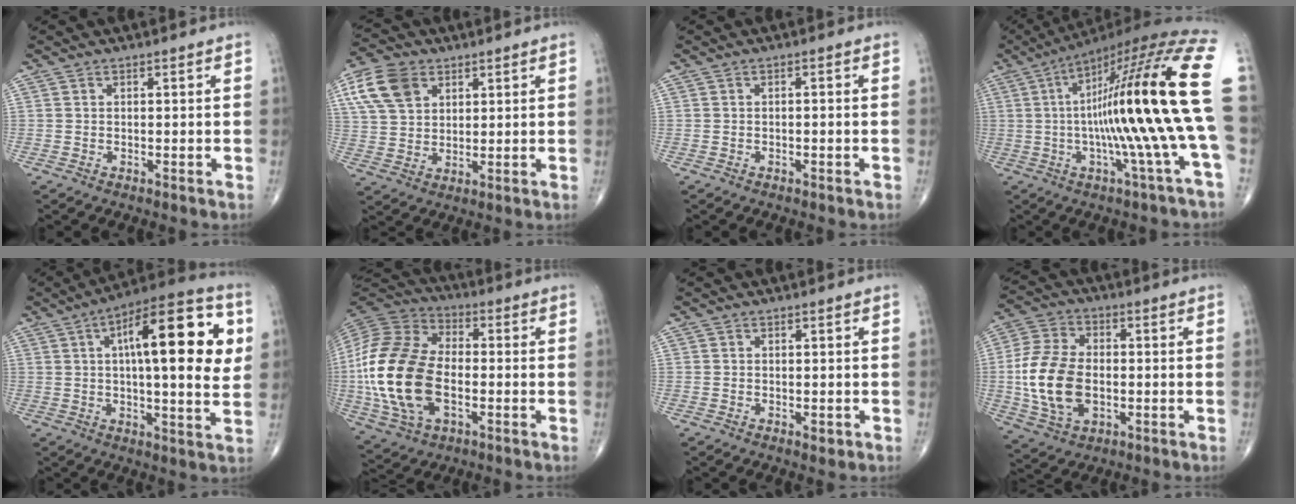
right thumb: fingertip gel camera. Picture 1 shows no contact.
{"total": 10.3, "force": [4.5, 7.1, 6.0], "torque": [-0.106, -0.003, 0.085]}
{"total": 0.6, "force": [-0.3, -0.2, 0.5], "torque": [-0.017, 0.012, 0.000]}
{"total": 25.3, "force": [-1.1, 1.3, 25.2], "torque": [-0.376, 0.029, -0.027]}
{"total": 22.9, "force": [5.3, 7.4, 21.0], "torque": [-0.284, 0.009, 0.064]}
{"total": 22.6, "force": [-3.0, 13.3, 18.0], "torque": [-0.377, 0.006, -0.055]}
{"total": 1.0, "force": [-0.3, 0.6, 0.8], "torque": [-0.007, -0.002, -0.004]}
{"total": 14.8, "force": [-1.5, 9.2, 11.5], "torque": [-0.230, 0.007, -0.023]}